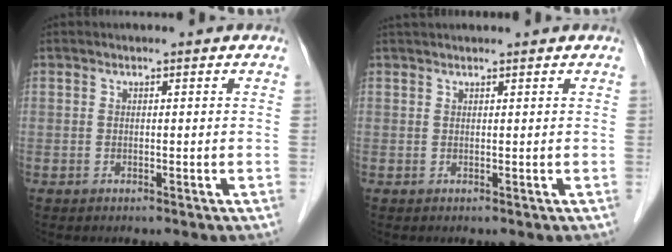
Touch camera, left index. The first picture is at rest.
{"total": 2.6, "force": [2.4, 0.2, 1.0], "torque": [-0.009, 0.031, 0.042]}